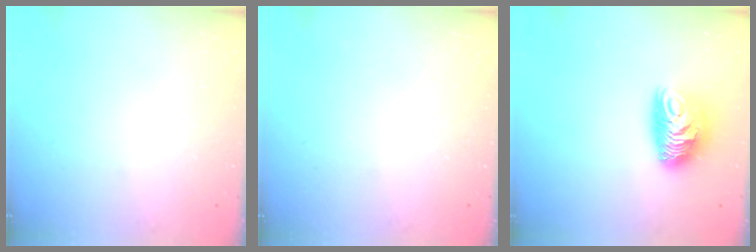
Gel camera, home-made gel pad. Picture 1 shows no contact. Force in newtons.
{"total": 0.0}
{"total": 10.3, "press": 10.3, "slide": 0.5}